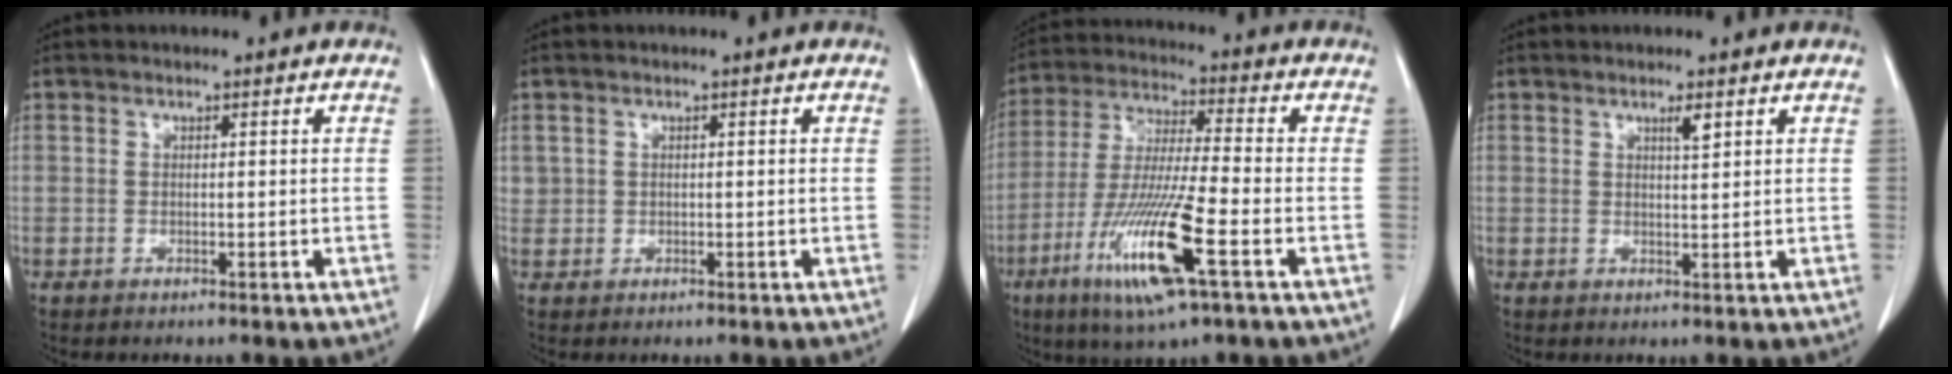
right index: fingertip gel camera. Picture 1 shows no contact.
{"total": 1.2, "force": [0.4, 1.1, 0.2], "torque": [0.008, 0.010, 0.008]}
{"total": 15.0, "force": [-6.2, 0.7, 13.6], "torque": [-0.280, -0.026, -0.113]}
{"total": 1.7, "force": [1.0, 0.1, 1.4], "torque": [-0.025, -0.003, 0.017]}